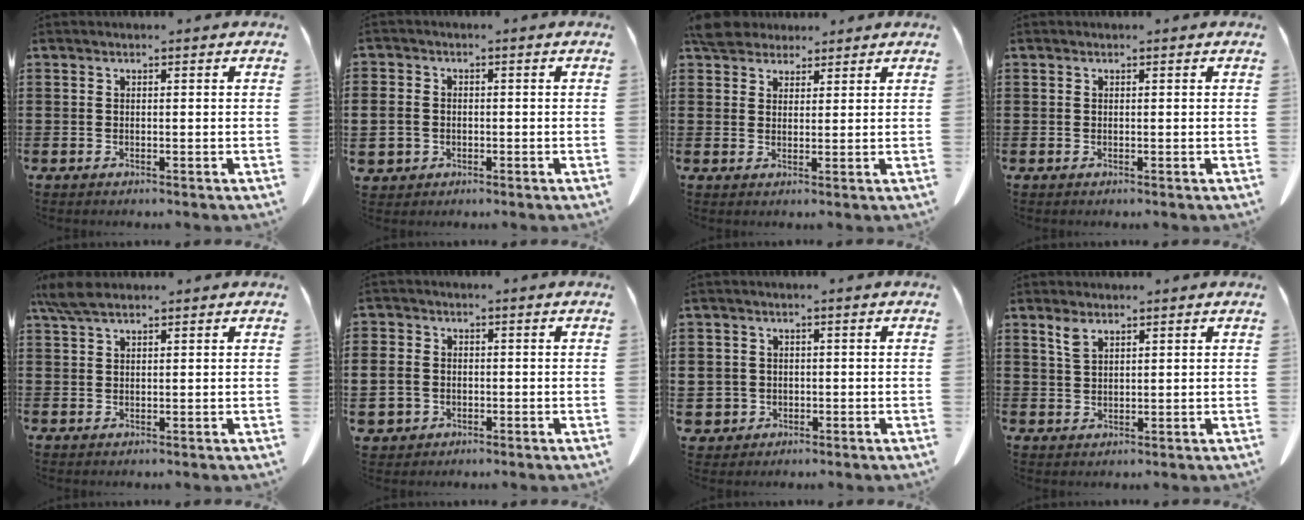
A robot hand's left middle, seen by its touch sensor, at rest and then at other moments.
{"total": 3.3, "force": [-0.6, 3.1, 1.1], "torque": [-0.046, 0.003, -0.017]}
{"total": 4.6, "force": [4.1, 1.8, 1.1], "torque": [-0.028, -0.001, 0.079]}
{"total": 0.0}
{"total": 3.8, "force": [2.6, 1.2, 2.5], "torque": [-0.062, 0.001, 0.048]}
{"total": 4.4, "force": [-0.8, 4.1, 1.5], "torque": [-0.062, 0.003, -0.020]}
{"total": 3.0, "force": [-0.3, 3.0, 0.2], "torque": [-0.027, 0.004, -0.010]}
{"total": 3.1, "force": [2.2, 1.4, 1.7], "torque": [-0.040, 0.001, 0.042]}